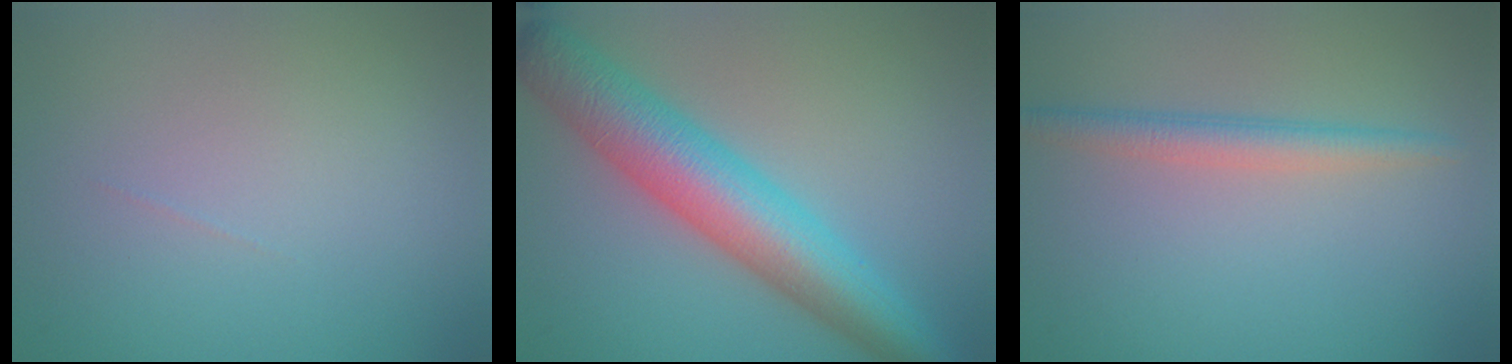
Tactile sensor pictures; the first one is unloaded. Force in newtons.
{"total": 8.4, "press": 8.4, "slide": 0.2}
{"total": 2.4, "press": 2.4, "slide": 0.1}